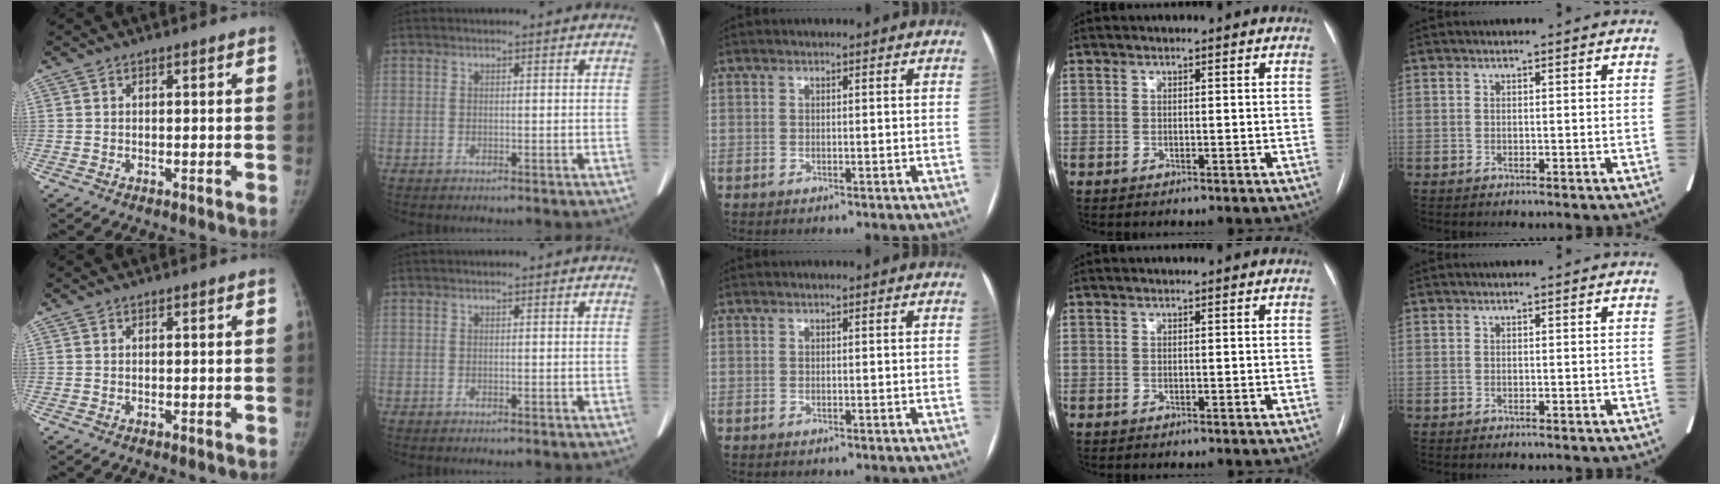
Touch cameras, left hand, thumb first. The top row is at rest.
{}